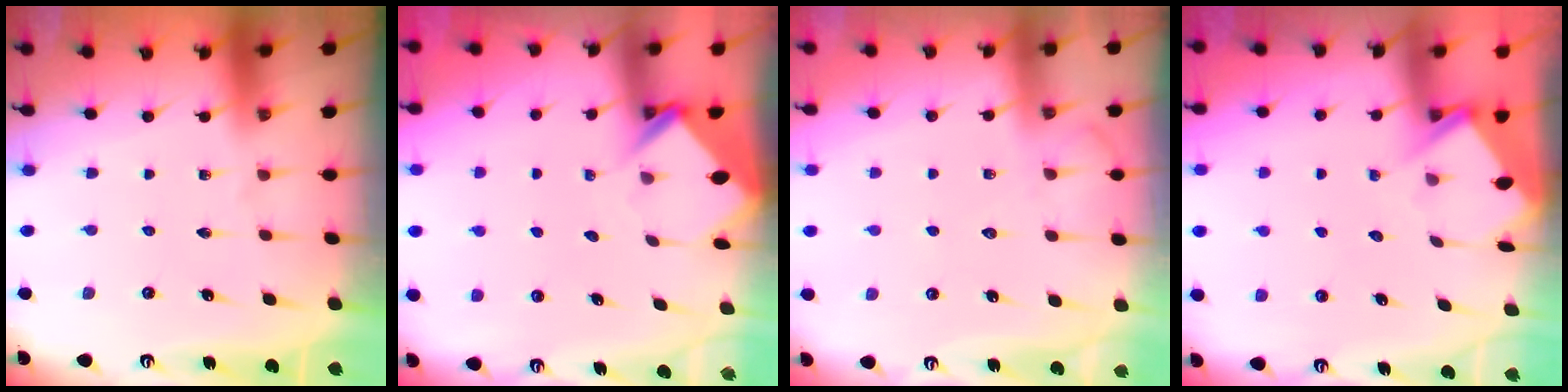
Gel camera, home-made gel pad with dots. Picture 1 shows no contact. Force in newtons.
{"total": 3.8, "press": 3.8, "slide": 0.2}
{"total": 5.5, "press": 5.4, "slide": 0.8}
{"total": 3.9, "press": 3.9, "slide": 0.4}